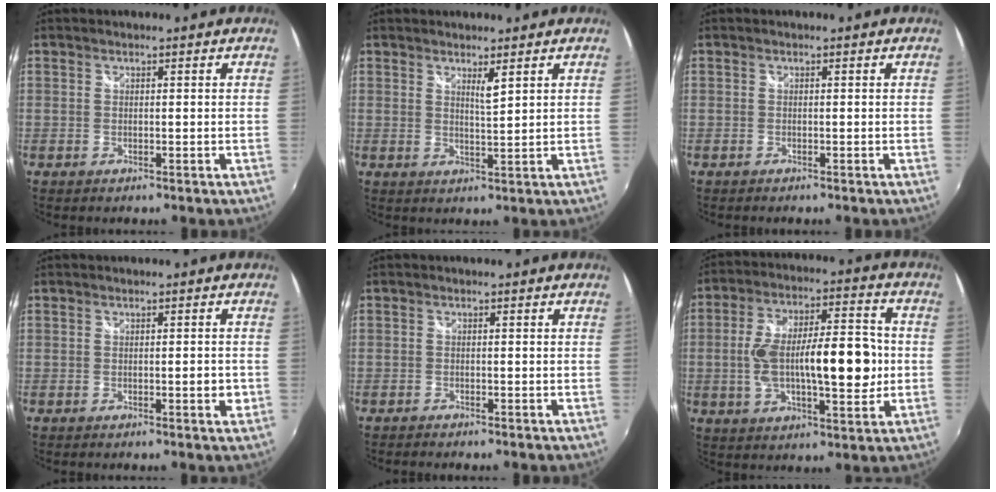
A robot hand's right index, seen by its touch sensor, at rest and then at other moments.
{"total": 2.6, "force": [1.5, 0.1, 2.1], "torque": [-0.035, -0.003, 0.024]}
{"total": 0.6, "force": [-0.5, 0.3, -0.2], "torque": [-0.001, -0.004, -0.011]}
{"total": 1.9, "force": [-0.4, 0.7, 1.8], "torque": [-0.023, 0.003, -0.003]}
{"total": 1.3, "force": [-1.2, 0.3, 0.2], "torque": [-0.012, -0.008, -0.022]}
{"total": 17.2, "force": [-1.5, 6.1, 16.0], "torque": [-0.276, 0.011, -0.021]}